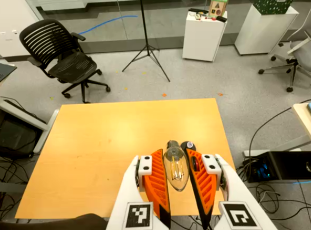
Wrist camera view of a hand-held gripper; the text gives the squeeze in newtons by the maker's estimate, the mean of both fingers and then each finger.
{"total": 12.2, "left": 13.0, "right": 11.4}